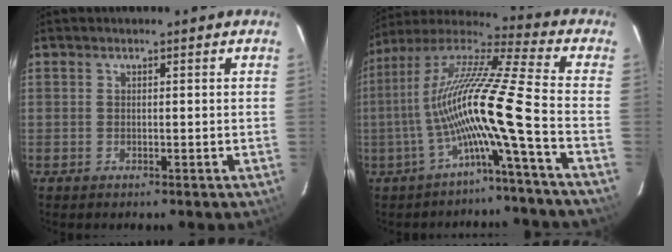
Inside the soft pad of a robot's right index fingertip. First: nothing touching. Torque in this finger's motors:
{"motor_torque": [1.66, -0.48, 1.05, 0.21]}